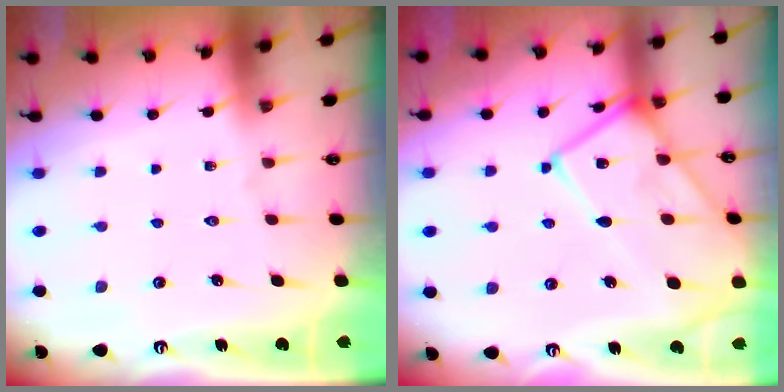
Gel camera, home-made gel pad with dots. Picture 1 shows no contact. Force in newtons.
{"total": 16.1, "press": 16.1, "slide": 1.4}